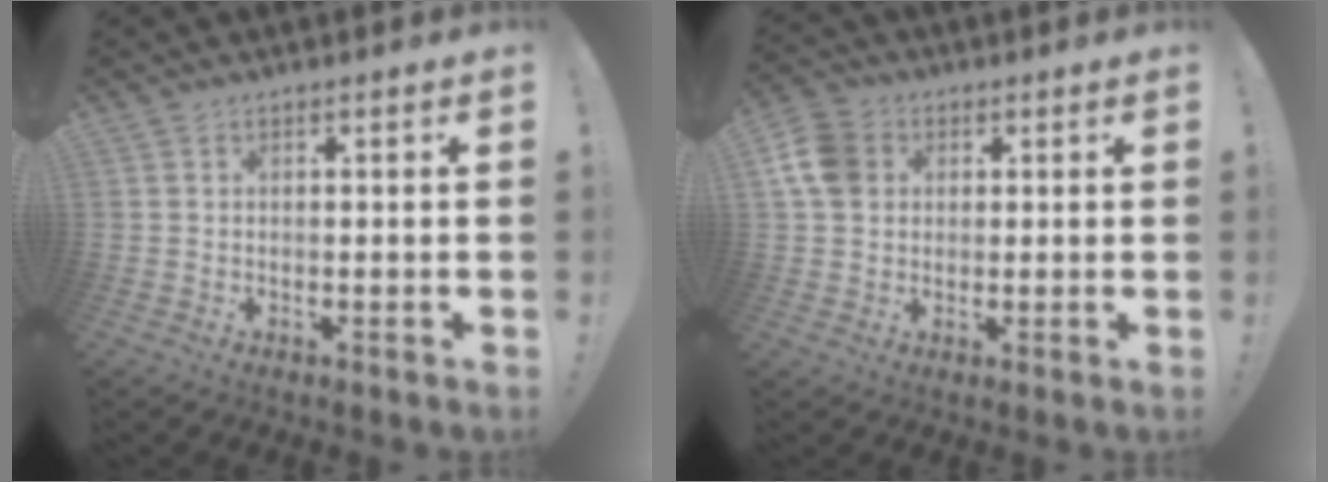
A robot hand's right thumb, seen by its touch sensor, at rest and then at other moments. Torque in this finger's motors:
{"motor_torque": [0.14, 0.21, 0.51, 0.10, 0.00]}